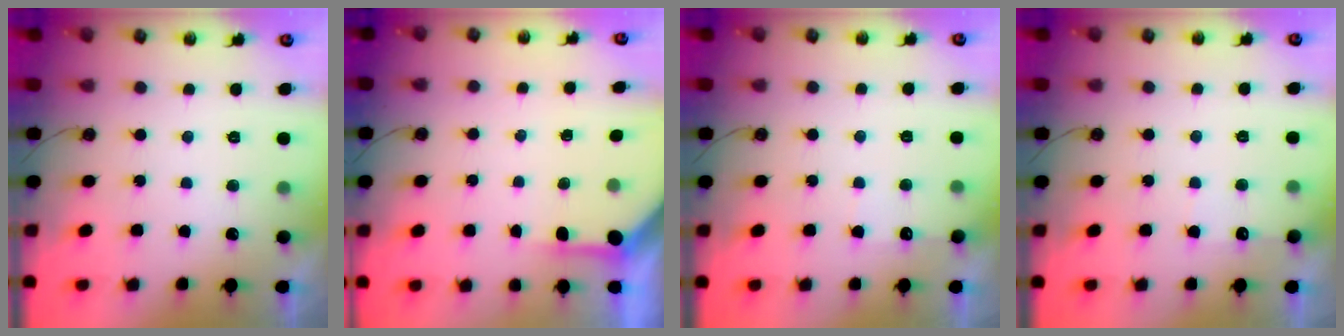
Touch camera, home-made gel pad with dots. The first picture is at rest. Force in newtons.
{"total": 3.3, "press": 3.2, "slide": 0.3}
{"total": 3.8, "press": 3.8, "slide": 0.5}
{"total": 3.8, "press": 3.8, "slide": 0.5}